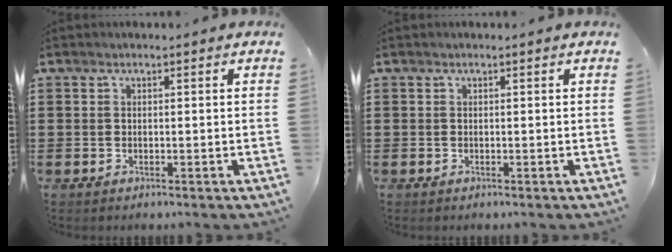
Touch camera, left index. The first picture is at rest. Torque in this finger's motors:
{"motor_torque": [0.00, 0.00, 0.01, -0.01]}